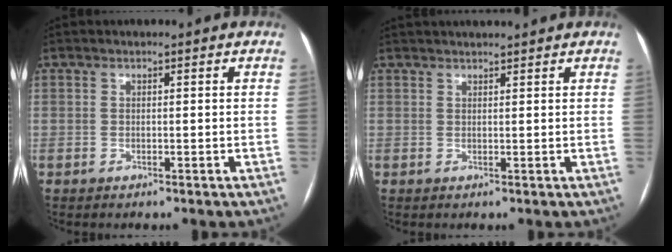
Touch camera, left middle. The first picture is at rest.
{"total": 5.3, "force": [5.0, 0.2, 1.8], "torque": [-0.023, 0.032, 0.069]}